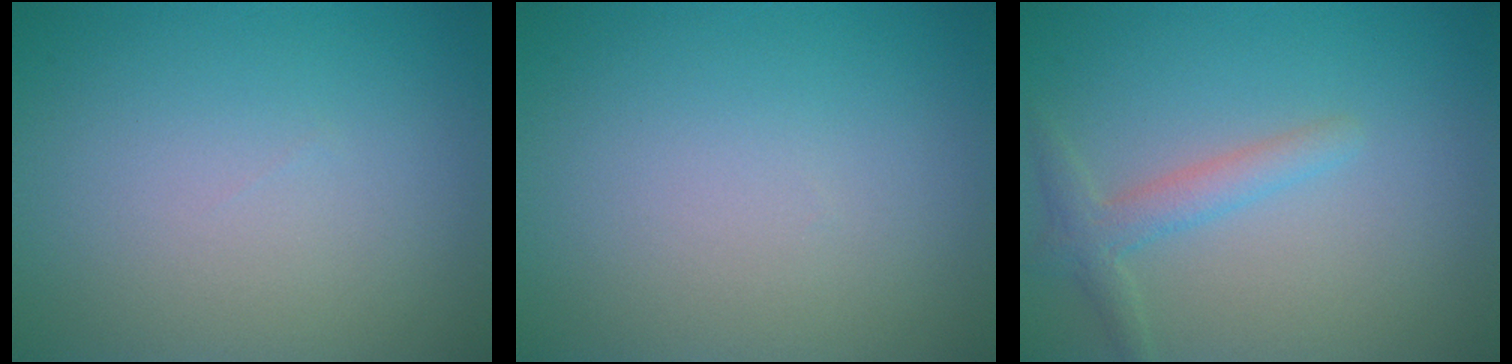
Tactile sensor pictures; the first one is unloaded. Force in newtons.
{"total": 0.0}
{"total": 2.2, "press": 2.2, "slide": 0.2}